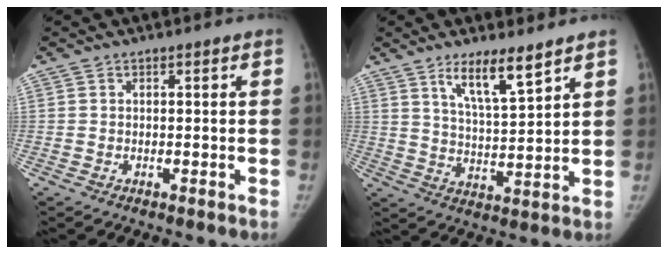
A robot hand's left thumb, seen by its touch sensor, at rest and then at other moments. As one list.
[{"total": 9.0, "force": [6.0, 1.6, 6.5], "torque": [-0.108, -0.044, 0.111]}]